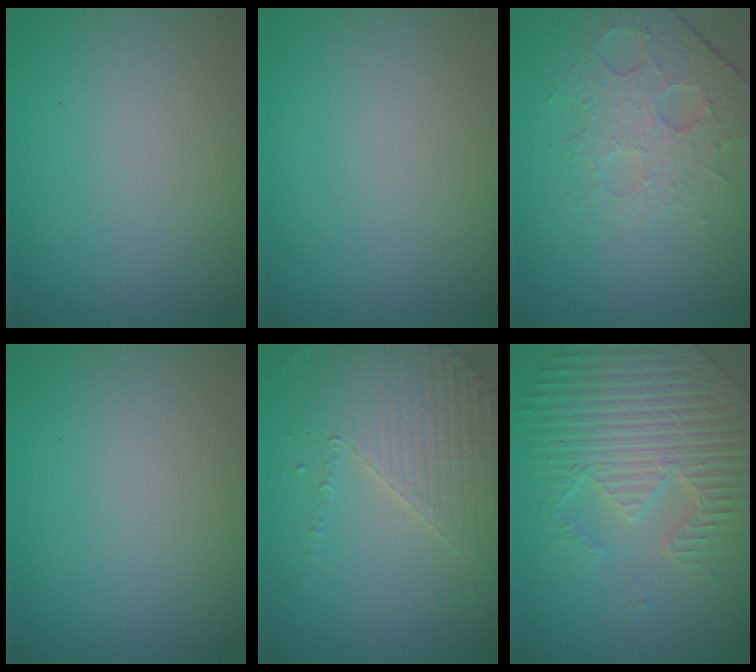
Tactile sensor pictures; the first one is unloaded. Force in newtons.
{"total": 0.0}
{"total": 4.9, "press": 3.4, "slide": 3.6}
{"total": 0.0}
{"total": 4.3, "press": 3.3, "slide": 2.7}
{"total": 4.7, "press": 4.6, "slide": 1.0}